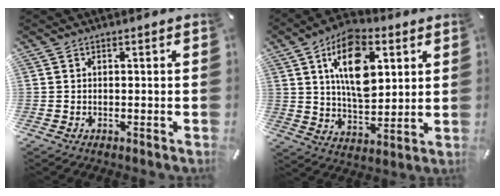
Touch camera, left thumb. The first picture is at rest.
{"total": 16.2, "force": [5.8, 9.6, 11.7], "torque": [-0.198, -0.009, 0.098]}